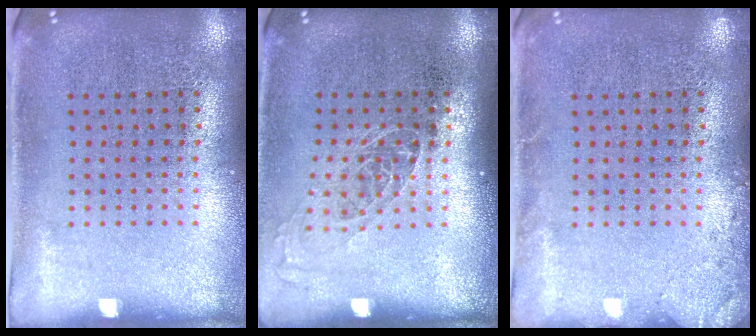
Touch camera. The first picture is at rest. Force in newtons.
{"total": 1.1, "press": 0.9, "slide": 0.6}
{"total": 1.4, "press": 1.4, "slide": 0.3}